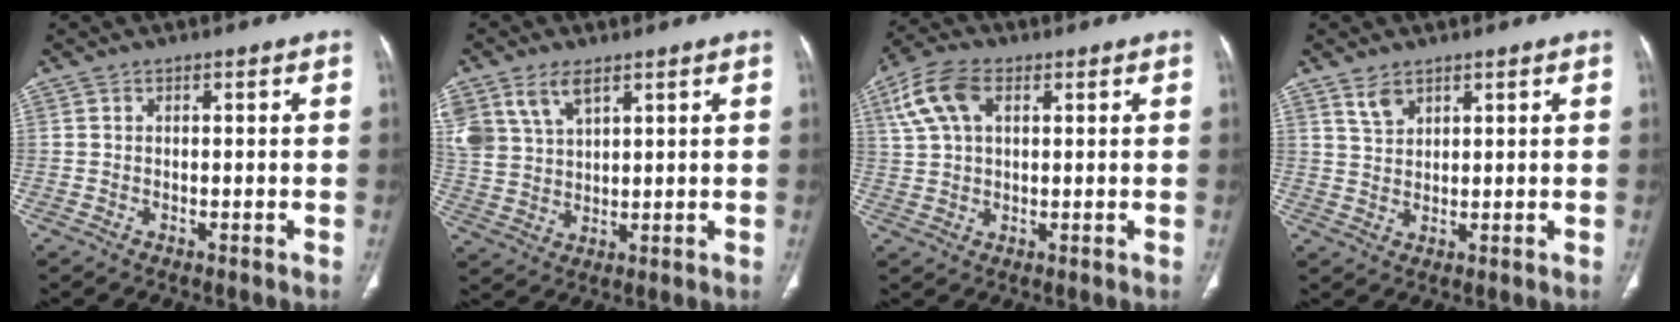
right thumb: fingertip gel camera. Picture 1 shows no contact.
{"total": 9.4, "force": [5.4, 5.2, 5.6], "torque": [-0.108, -0.009, 0.117]}
{"total": 9.2, "force": [3.4, 5.3, 6.7], "torque": [-0.141, 0.014, 0.066]}
{"total": 3.4, "force": [2.4, 1.8, 1.6], "torque": [-0.025, -0.013, 0.055]}